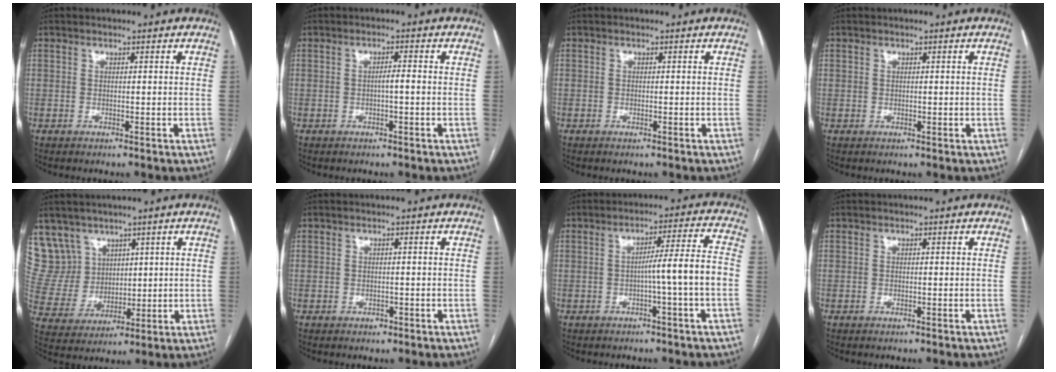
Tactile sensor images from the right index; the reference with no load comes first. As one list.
[{"total": 1.7, "force": [-0.3, 0.2, 1.6], "torque": [-0.028, 0.002, -0.004]}, {"total": 0.0}, {"total": 0.7, "force": [0.3, 0.6, 0.1], "torque": [0.004, 0.001, 0.004]}, {"total": 9.6, "force": [6.4, 7.1, 0.2], "torque": [-0.018, 0.032, 0.147]}, {"total": 0.9, "force": [-0.5, 0.7, 0.3], "torque": [-0.003, 0.001, -0.005]}, {"total": 7.1, "force": [-1.6, -1.1, 6.8], "torque": [-0.100, 0.013, -0.023]}, {"total": 0.0}]